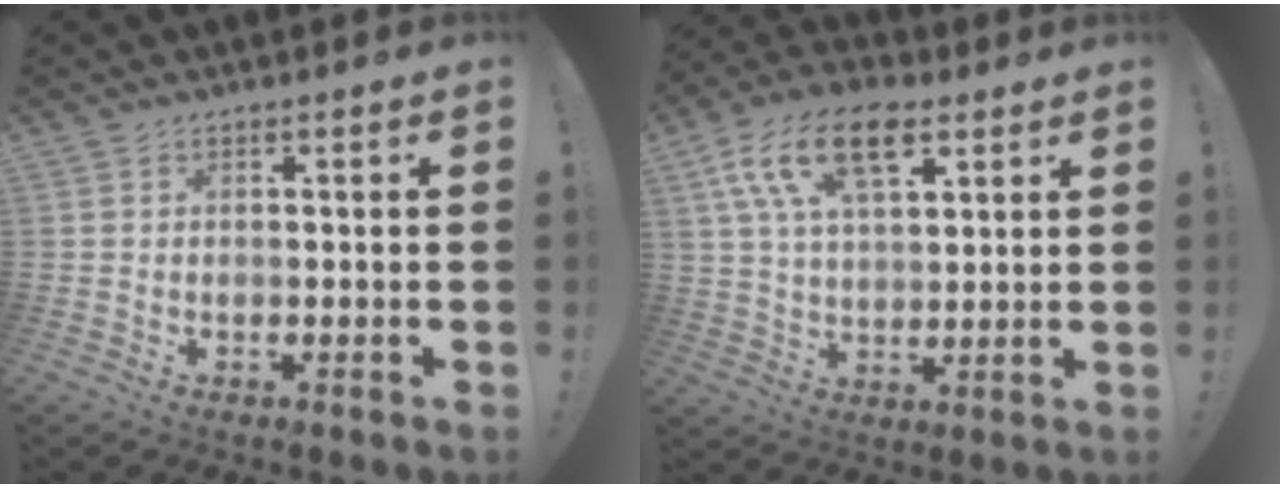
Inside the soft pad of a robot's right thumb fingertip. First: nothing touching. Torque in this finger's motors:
{"motor_torque": [1.60, 2.29, 0.45, -0.07, 0.16]}